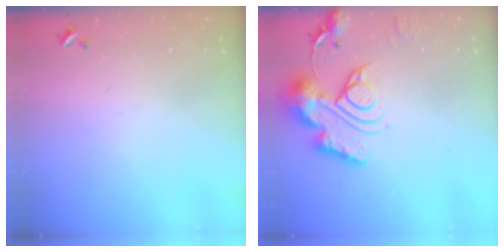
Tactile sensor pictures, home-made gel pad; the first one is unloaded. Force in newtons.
{"total": 15.0, "press": 14.9, "slide": 1.6}